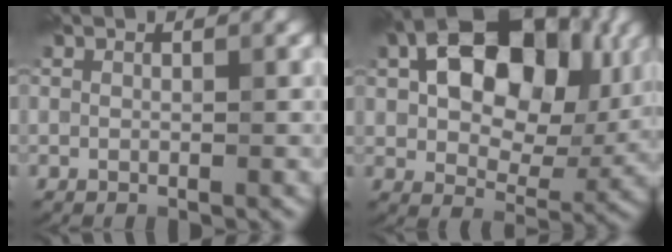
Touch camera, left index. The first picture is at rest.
{"total": 14.5, "force": [4.1, 9.0, 10.6], "torque": [-0.153, 0.021, 0.063]}